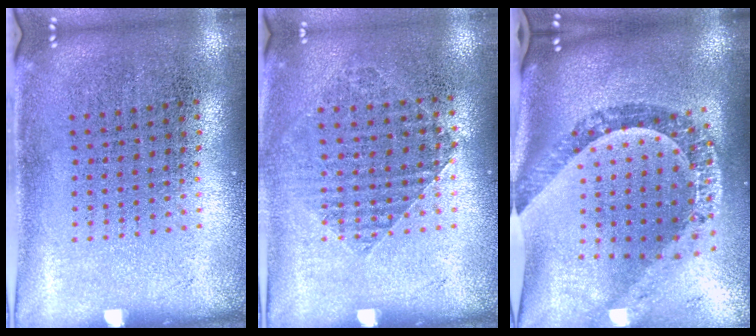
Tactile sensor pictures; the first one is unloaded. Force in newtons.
{"total": 0.9, "press": 0.9, "slide": 0.1}
{"total": 2.1, "press": 1.8, "slide": 1.2}